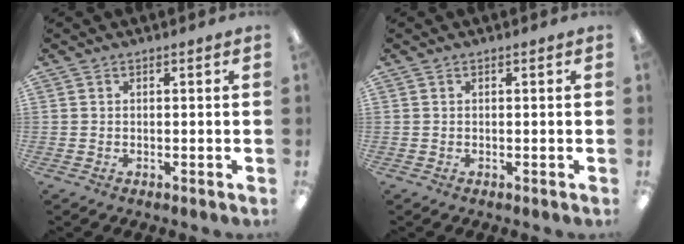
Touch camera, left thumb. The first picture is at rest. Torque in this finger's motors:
{"motor_torque": [0.00, 0.00, -0.14, -0.14, 0.00]}